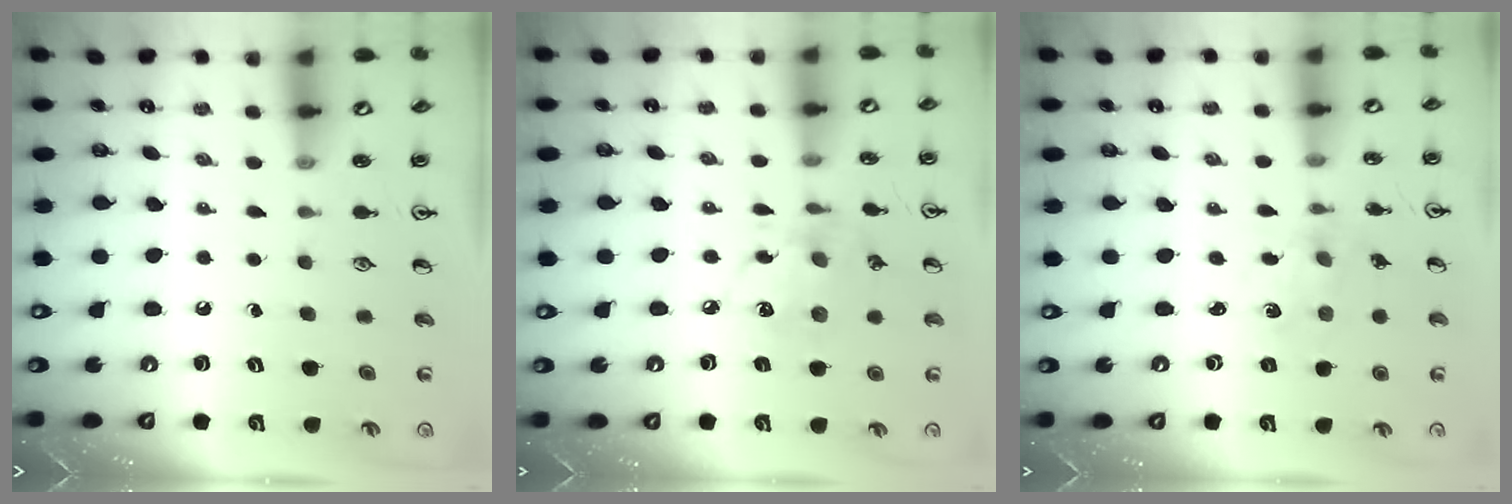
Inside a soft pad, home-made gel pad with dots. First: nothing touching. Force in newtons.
{"total": 9.7, "press": 9.7, "slide": 0.7}
{"total": 1.1, "press": 1.1, "slide": 0.3}